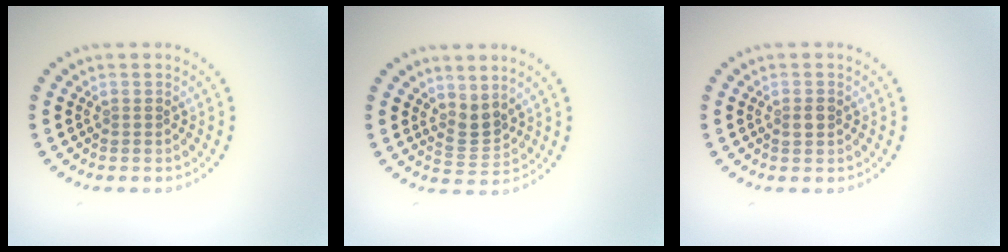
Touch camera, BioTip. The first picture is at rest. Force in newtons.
{"total": 2.3, "press": 1.6, "slide": 1.6}
{"total": 1.0, "press": 1.0, "slide": 0.0}